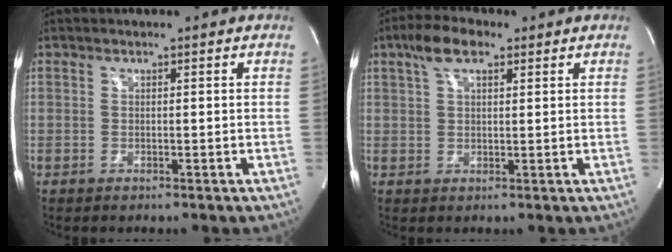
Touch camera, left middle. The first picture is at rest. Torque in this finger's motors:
{"motor_torque": [0.86, -0.40, 0.05, 0.08]}